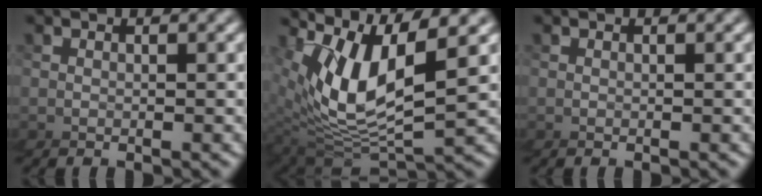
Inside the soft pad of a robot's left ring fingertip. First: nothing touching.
{"total": 6.0, "force": [2.1, 4.0, 3.9], "torque": [-0.120, 0.017, 0.025]}
{"total": 0.0}